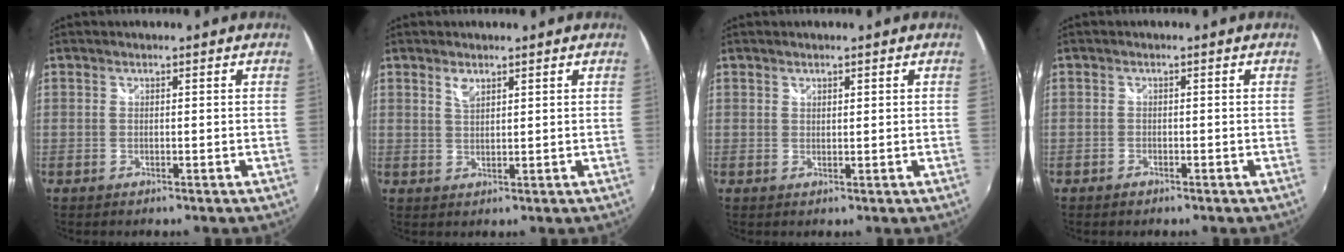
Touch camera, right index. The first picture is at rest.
{"total": 2.1, "force": [1.4, 0.9, 1.4], "torque": [-0.024, 0.001, 0.025]}
{"total": 0.7, "force": [0.6, 0.4, 0.2], "torque": [-0.002, 0.000, 0.010]}
{"total": 1.2, "force": [-0.9, 0.8, 0.3], "torque": [-0.006, 0.001, -0.015]}